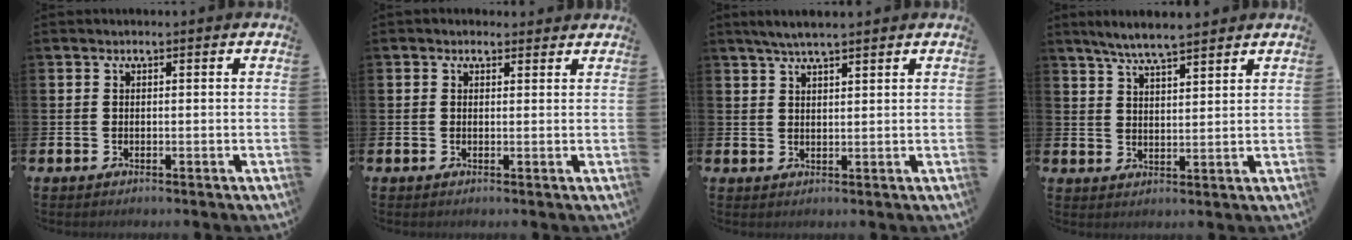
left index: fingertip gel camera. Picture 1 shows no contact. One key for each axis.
{"total": 1.0, "fx": 0.8, "fy": 0.6, "fz": 0.2, "tx": 0.003, "ty": 0.006, "tz": 0.012}
{"total": 3.8, "fx": 3.2, "fy": 0.4, "fz": 1.9, "tx": -0.037, "ty": -0.002, "tz": 0.056}
{"total": 5.7, "fx": 5.4, "fy": 0.4, "fz": 1.9, "tx": -0.043, "ty": -0.020, "tz": 0.096}